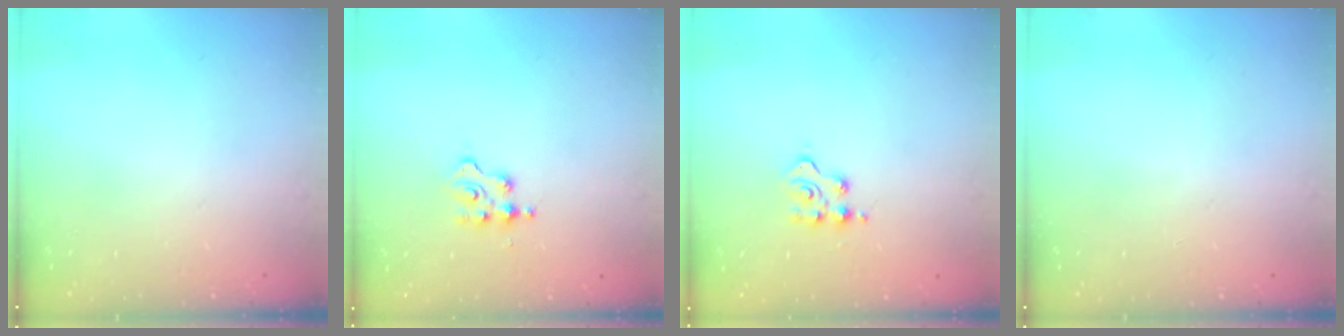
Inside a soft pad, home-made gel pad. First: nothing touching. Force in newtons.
{"total": 2.2, "press": 2.1, "slide": 0.3}
{"total": 3.7, "press": 3.7, "slide": 0.5}
{"total": 0.7, "press": 0.7, "slide": 0.2}